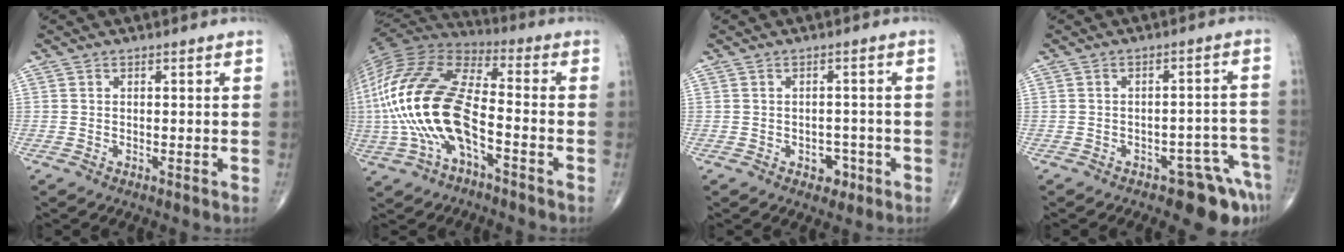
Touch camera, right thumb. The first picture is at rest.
{"total": 22.0, "force": [-4.6, 10.0, 19.0], "torque": [-0.411, 0.031, -0.086]}
{"total": 3.1, "force": [-1.3, 2.3, 1.5], "torque": [0.000, 0.007, -0.016]}
{"total": 9.0, "force": [-5.8, 3.9, 5.6], "torque": [-0.036, 0.046, -0.070]}